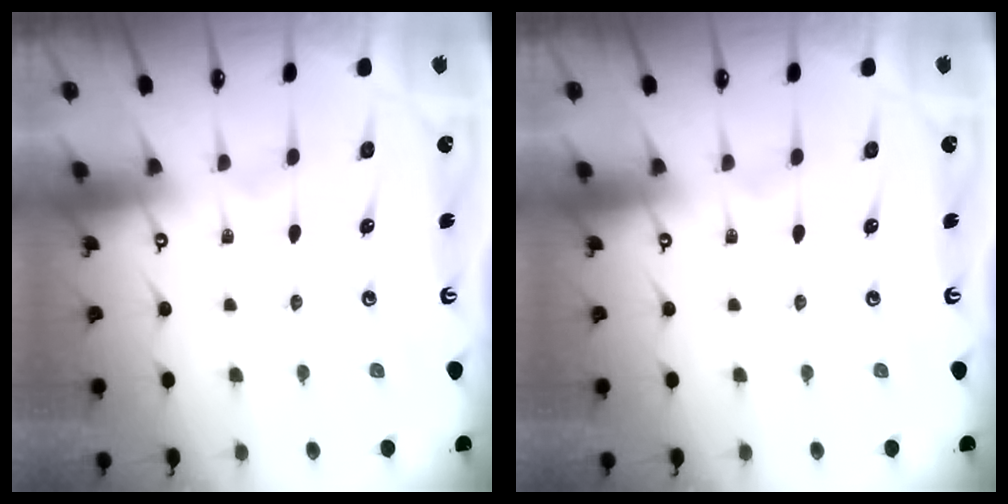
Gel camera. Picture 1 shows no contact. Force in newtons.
{"total": 0.0}